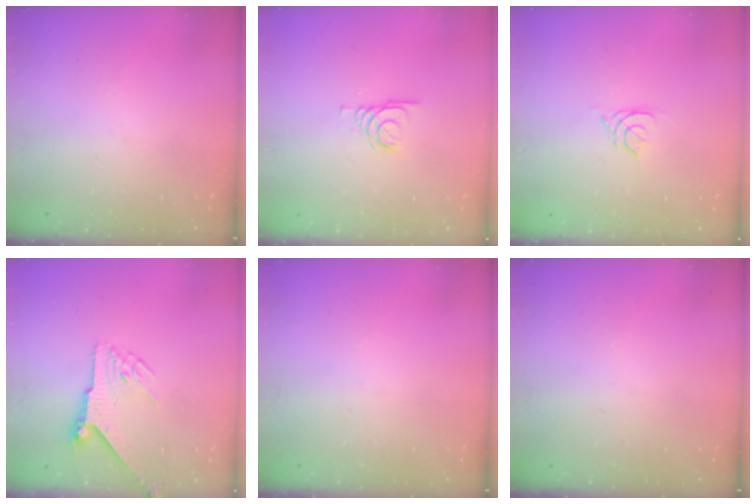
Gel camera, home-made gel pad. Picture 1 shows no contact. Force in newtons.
{"total": 1.6, "press": 1.6, "slide": 0.2}
{"total": 2.8, "press": 2.7, "slide": 0.5}
{"total": 6.0, "press": 6.0, "slide": 0.4}
{"total": 0.0}
{"total": 0.0}